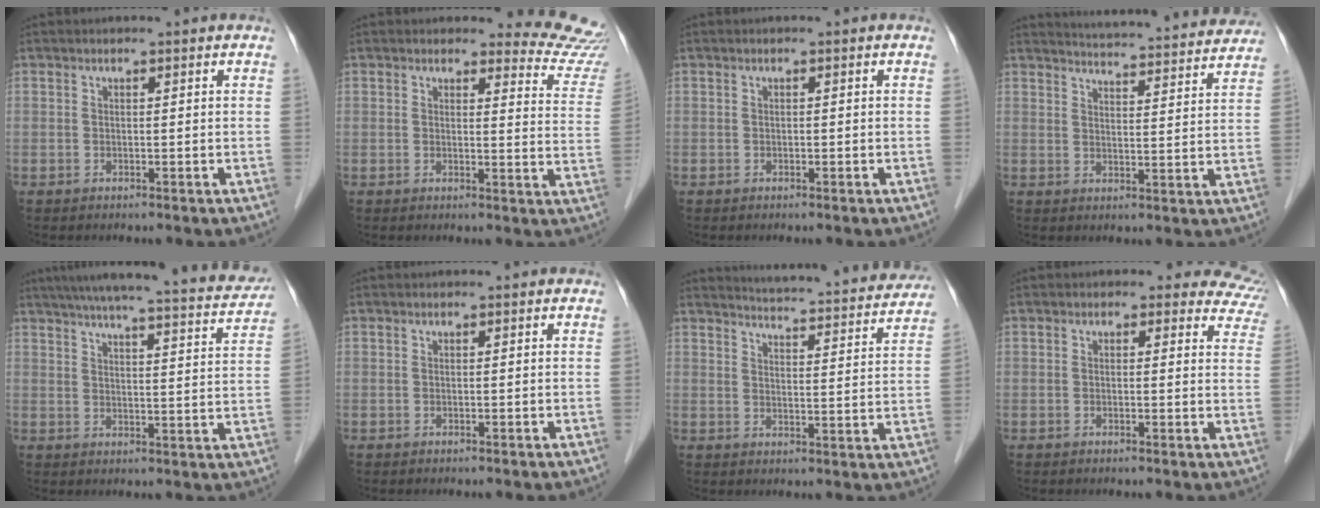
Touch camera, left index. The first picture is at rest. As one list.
[{"total": 9.4, "force": [9.2, 1.8, -0.3], "torque": [0.041, -0.077, 0.062]}, {"total": 0.0}, {"total": 20.5, "force": [19.7, 1.7, 5.6], "torque": [-0.077, -0.029, 0.238]}, {"total": 24.3, "force": [21.7, 2.6, 10.5], "torque": [-0.161, -0.016, 0.267]}, {"total": 0.0}, {"total": 19.7, "force": [18.7, 1.8, 5.8], "torque": [-0.081, -0.036, 0.225]}, {"total": 7.9, "force": [6.6, 4.3, 0.8], "torque": [0.040, -0.006, 0.028]}]